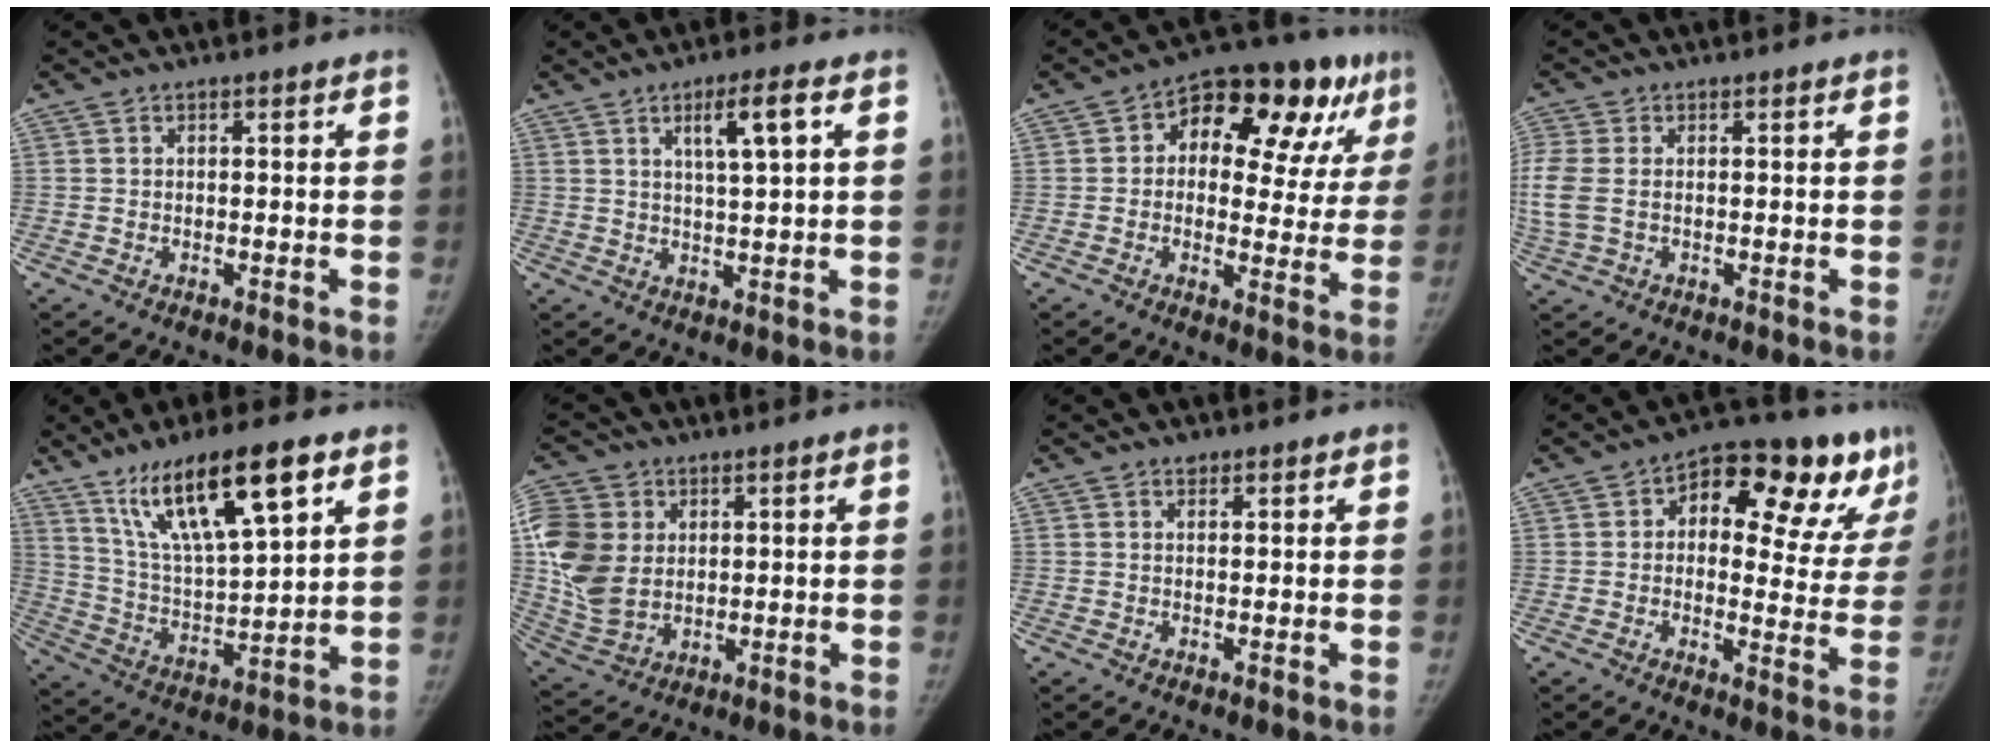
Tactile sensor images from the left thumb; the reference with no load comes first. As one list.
[{"total": 6.3, "force": [2.5, 0.9, 5.7], "torque": [-0.099, -0.008, 0.045]}, {"total": 19.0, "force": [7.5, 10.5, 14.0], "torque": [-0.134, 0.024, 0.096]}, {"total": 6.8, "force": [0.1, 4.4, 5.2], "torque": [-0.157, 0.006, 0.005]}, {"total": 18.5, "force": [10.5, 4.8, 14.5], "torque": [-0.235, -0.037, 0.198]}, {"total": 13.3, "force": [2.9, 10.4, 7.8], "torque": [-0.157, -0.008, 0.063]}, {"total": 1.1, "force": [0.8, 0.7, 0.3], "torque": [0.003, -0.004, 0.009]}, {"total": 19.2, "force": [9.5, 9.7, 13.6], "torque": [-0.126, 0.000, 0.120]}]